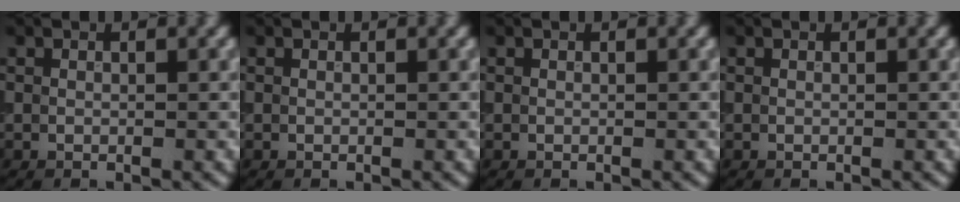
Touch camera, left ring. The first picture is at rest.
{"total": 0.0}
{"total": 0.0}
{"total": 0.0}